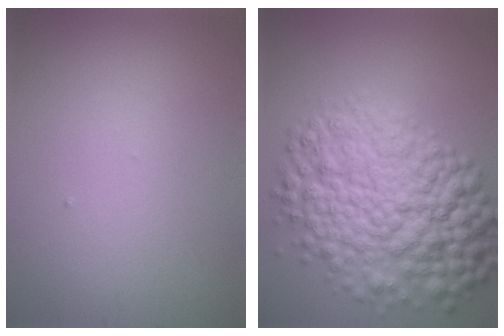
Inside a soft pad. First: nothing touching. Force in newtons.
{"total": 10.8, "press": 10.8, "slide": 0.2}